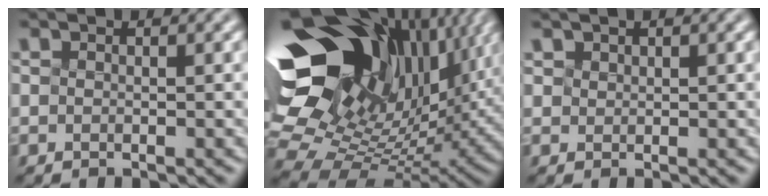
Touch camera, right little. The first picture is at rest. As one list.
[{"total": 17.0, "force": [7.4, 10.8, 10.9], "torque": [-0.226, 0.037, 0.133]}, {"total": 0.8, "force": [0.7, -0.1, -0.4], "torque": [0.000, 0.002, 0.026]}]